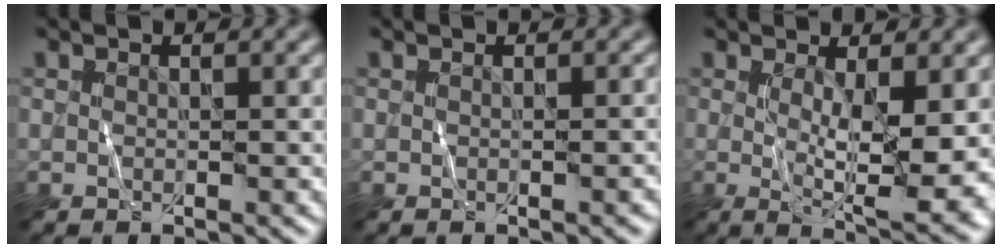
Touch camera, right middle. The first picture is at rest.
{"total": 0.7, "force": [-0.3, 0.1, 0.6], "torque": [-0.006, 0.001, -0.002]}
{"total": 6.9, "force": [0.0, 1.7, 6.7], "torque": [-0.114, -0.019, 0.007]}